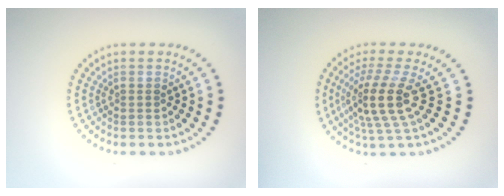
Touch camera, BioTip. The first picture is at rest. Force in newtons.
{"total": 4.4, "press": 3.3, "slide": 3.0}